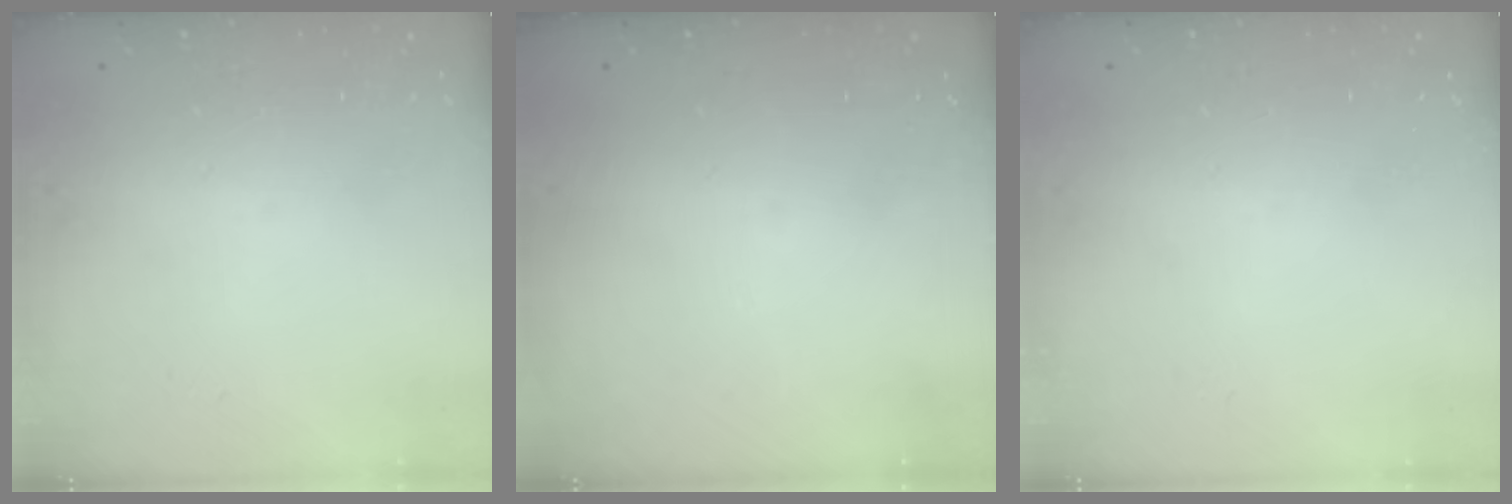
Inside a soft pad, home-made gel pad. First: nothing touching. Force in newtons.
{"total": 0.0}
{"total": 0.0}